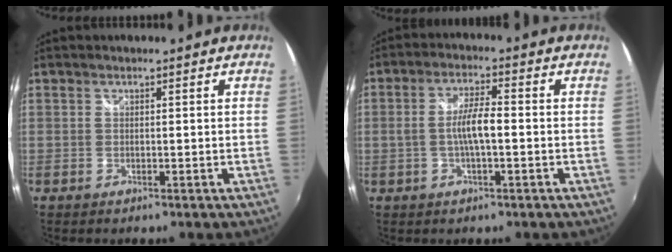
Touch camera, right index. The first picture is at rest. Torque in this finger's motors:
{"motor_torque": [0.50, -0.21, 0.39, 0.13]}